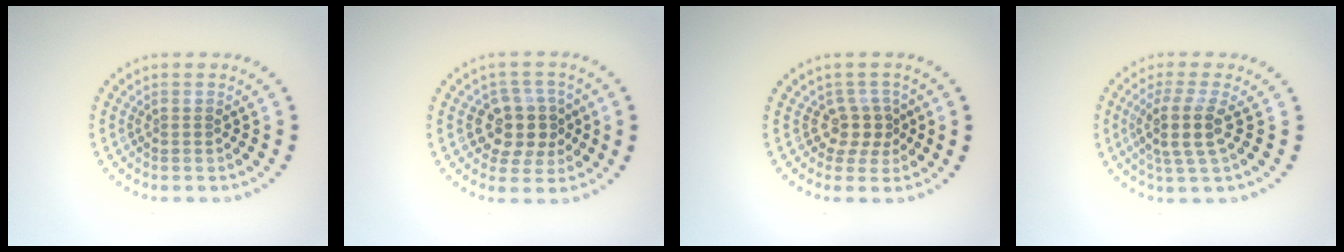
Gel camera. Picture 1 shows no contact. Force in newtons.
{"total": 4.2, "press": 3.9, "slide": 1.6}
{"total": 2.4, "press": 1.8, "slide": 1.6}
{"total": 3.4, "press": 2.8, "slide": 2.0}